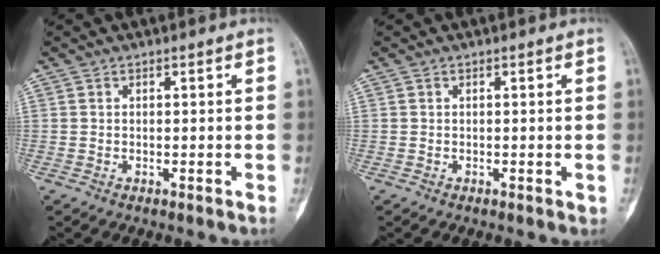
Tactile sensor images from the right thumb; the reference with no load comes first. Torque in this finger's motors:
{"motor_torque": [0.12, 0.21, 0.00, 0.04, -0.03]}